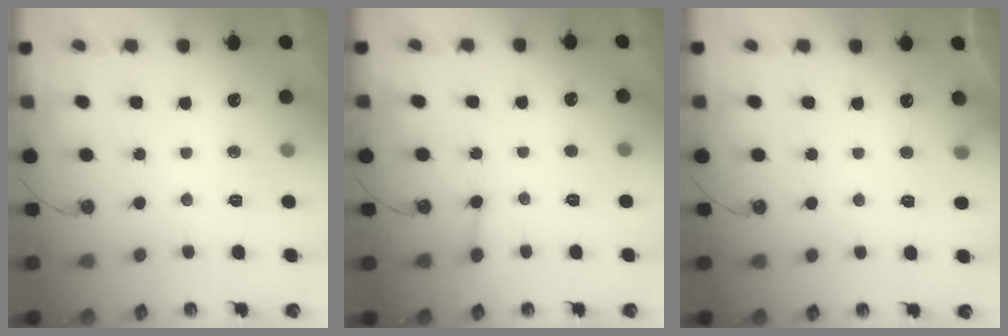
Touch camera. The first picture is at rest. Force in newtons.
{"total": 4.3, "press": 4.3, "slide": 0.5}
{"total": 4.0, "press": 3.9, "slide": 0.3}